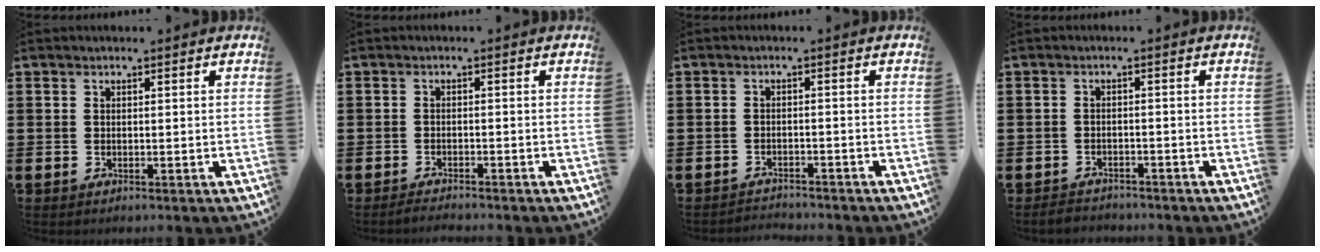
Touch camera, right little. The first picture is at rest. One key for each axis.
{"total": 1.3, "fx": -1.3, "fy": 0.0, "fz": 0.1, "tx": -0.004, "ty": 0.001, "tz": -0.026}
{"total": 1.7, "fx": -1.7, "fy": -0.1, "fz": -0.3, "tx": 0.000, "ty": 0.005, "tz": -0.039}
{"total": 1.5, "fx": -1.4, "fy": 0.3, "fz": -0.1, "tx": -0.004, "ty": 0.004, "tz": -0.032}